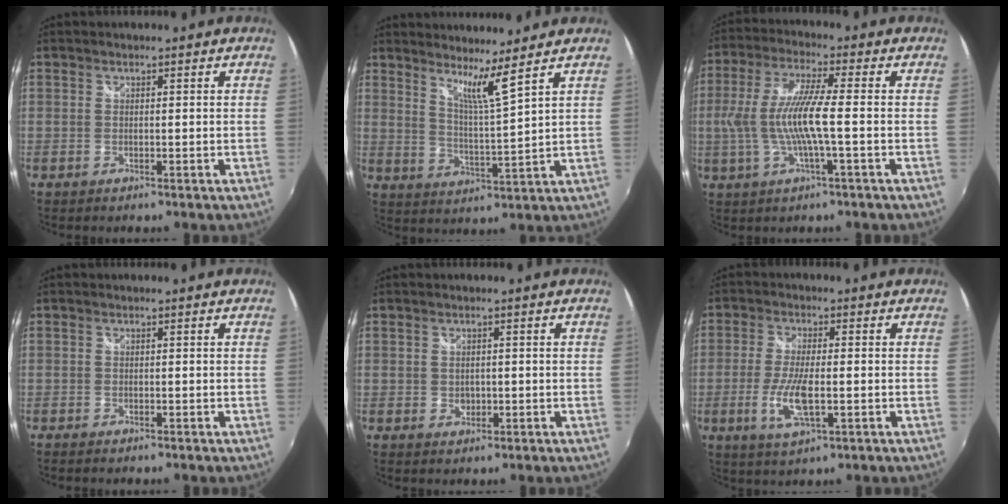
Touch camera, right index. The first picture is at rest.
{"total": 6.3, "force": [4.9, -1.4, 3.7], "torque": [-0.059, -0.019, 0.083]}
{"total": 10.6, "force": [-1.4, 0.9, 10.4], "torque": [-0.211, -0.002, -0.023]}
{"total": 1.2, "force": [-1.1, 0.3, 0.4], "torque": [-0.012, -0.008, -0.021]}
{"total": 1.8, "force": [-0.1, 1.6, 0.9], "torque": [-0.014, -0.001, -0.001]}
{"total": 7.7, "force": [-2.0, 2.0, 7.2], "torque": [-0.149, -0.012, -0.038]}